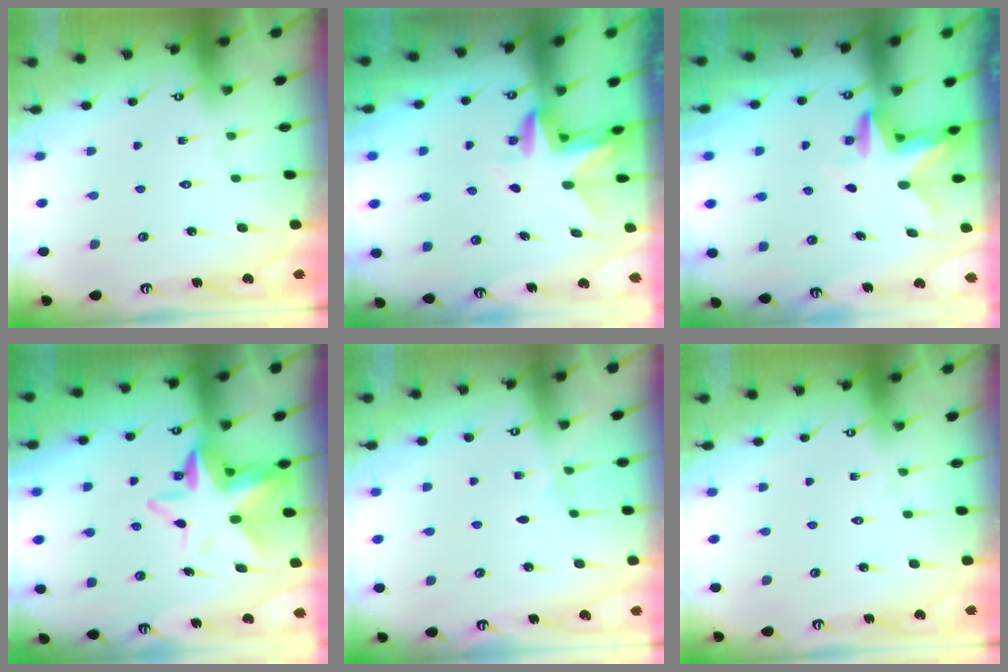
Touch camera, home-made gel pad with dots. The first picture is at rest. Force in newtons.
{"total": 3.3, "press": 3.3, "slide": 0.3}
{"total": 3.1, "press": 3.1, "slide": 0.4}
{"total": 10.6, "press": 10.4, "slide": 1.8}
{"total": 2.3, "press": 2.2, "slide": 0.5}
{"total": 0.0}